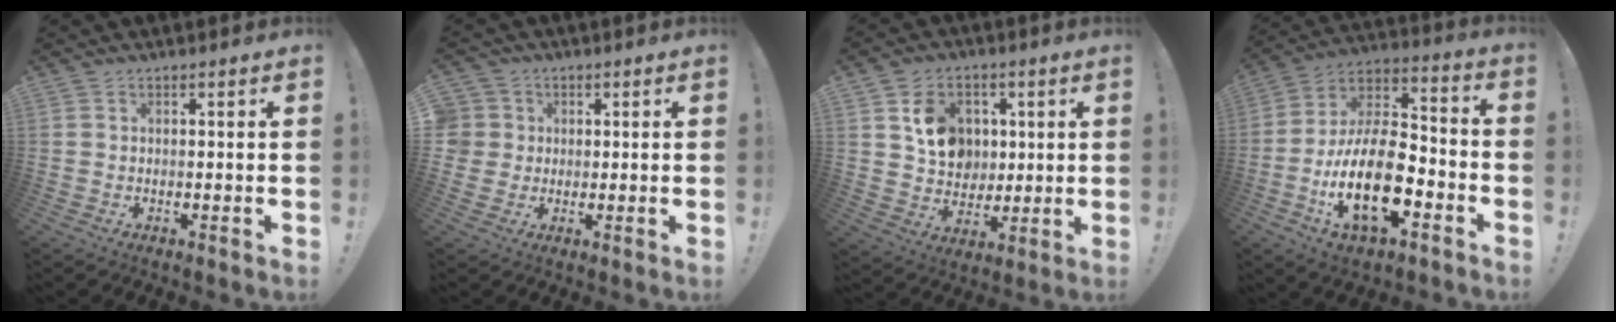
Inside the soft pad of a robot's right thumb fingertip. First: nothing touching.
{"total": 4.5, "force": [0.7, 4.4, 0.9], "torque": [-0.026, 0.003, 0.015]}
{"total": 11.2, "force": [3.2, 9.8, 4.6], "torque": [-0.066, -0.009, 0.070]}
{"total": 22.0, "force": [-8.1, 10.7, 17.5], "torque": [-0.340, 0.035, -0.133]}